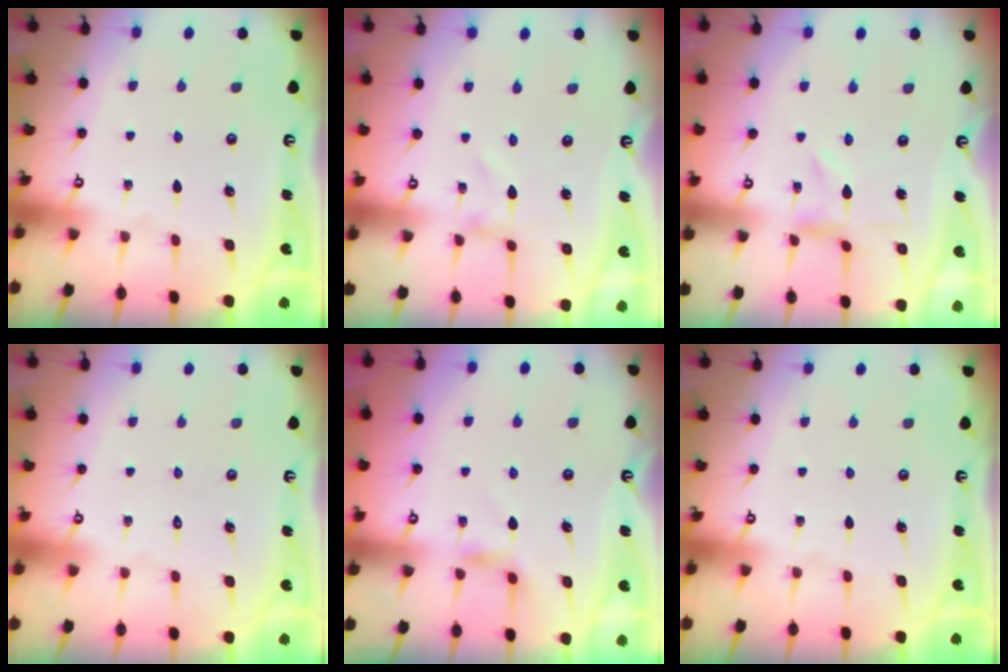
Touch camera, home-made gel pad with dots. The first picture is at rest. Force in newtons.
{"total": 0.9, "press": 0.9, "slide": 0.1}
{"total": 1.5, "press": 1.4, "slide": 0.4}
{"total": 1.6, "press": 1.5, "slide": 0.1}
{"total": 3.6, "press": 3.6, "slide": 0.5}
{"total": 0.0}